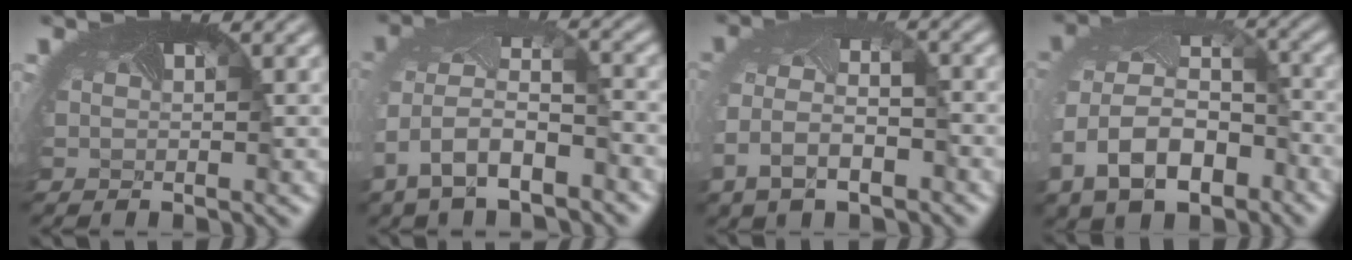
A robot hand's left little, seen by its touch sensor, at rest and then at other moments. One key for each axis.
{"total": 7.4, "fx": -3.9, "fy": 3.9, "fz": 4.9, "tx": -0.130, "ty": -0.024, "tz": -0.060}
{"total": 5.4, "fx": -2.4, "fy": 3.3, "fz": 3.5, "tx": -0.100, "ty": -0.020, "tz": -0.041}
{"total": 9.8, "fx": -4.3, "fy": 6.6, "fz": 5.9, "tx": -0.145, "ty": -0.025, "tz": -0.071}